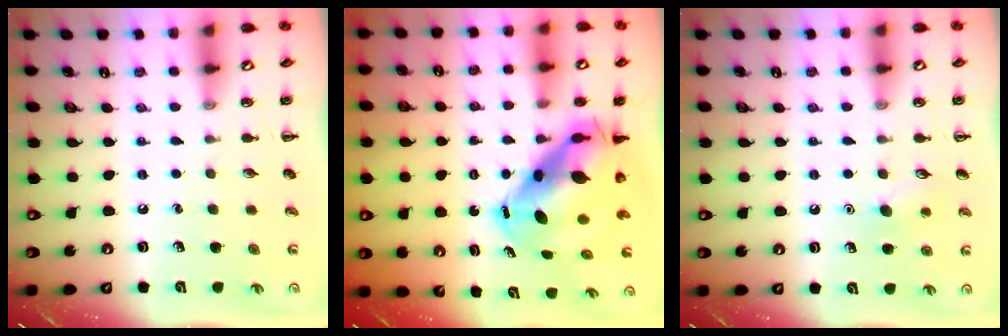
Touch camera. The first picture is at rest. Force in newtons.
{"total": 11.0, "press": 10.7, "slide": 2.7}
{"total": 7.2, "press": 6.9, "slide": 1.9}